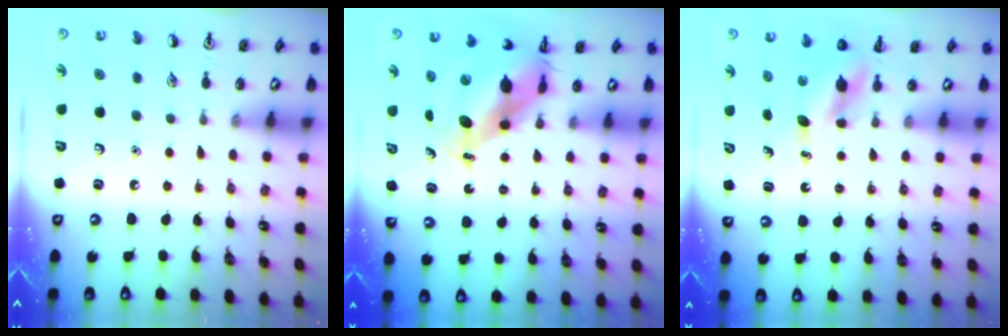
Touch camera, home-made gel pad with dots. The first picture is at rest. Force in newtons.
{"total": 10.0, "press": 9.7, "slide": 2.7}
{"total": 5.0, "press": 5.0, "slide": 0.3}